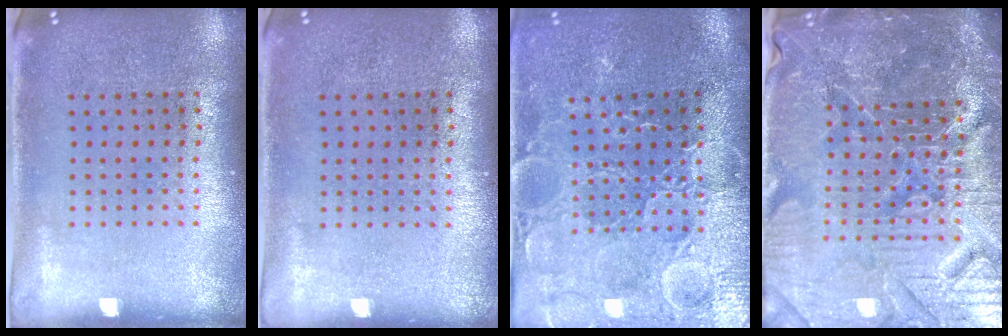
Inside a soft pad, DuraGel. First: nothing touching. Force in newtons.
{"total": 0.0}
{"total": 3.6, "press": 3.5, "slide": 0.8}
{"total": 6.3, "press": 5.7, "slide": 2.5}